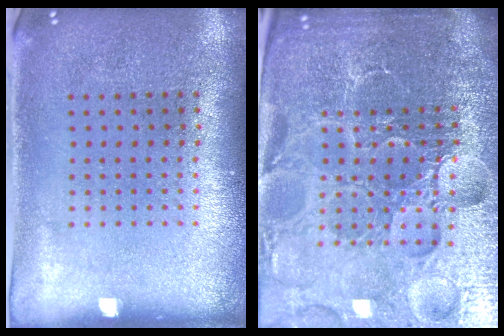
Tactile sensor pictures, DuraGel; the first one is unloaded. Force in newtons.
{"total": 6.6, "press": 5.9, "slide": 3.1}